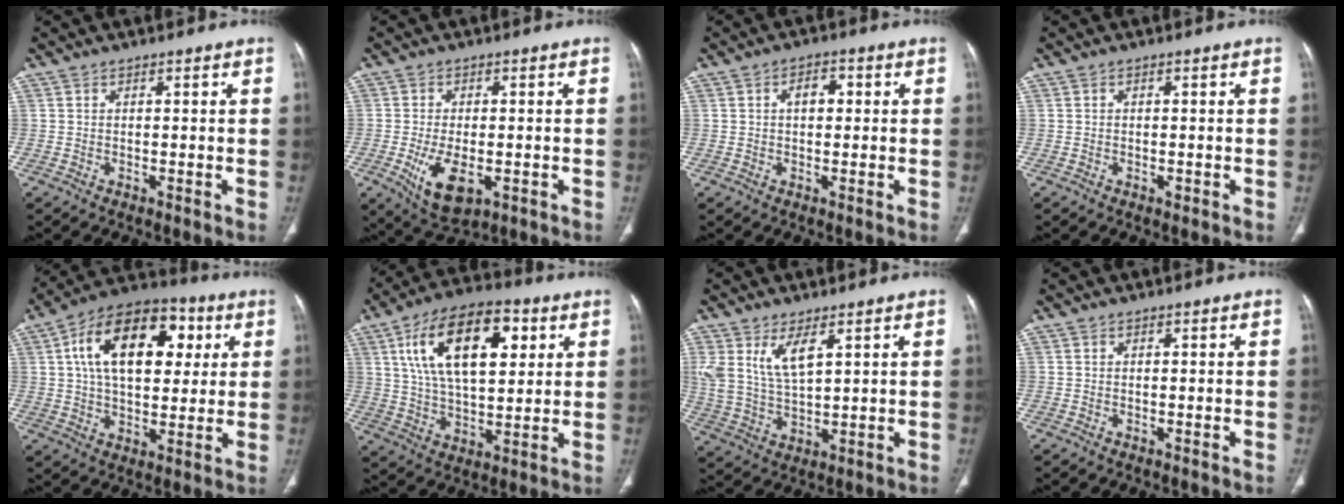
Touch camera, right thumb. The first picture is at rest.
{"total": 8.9, "force": [-2.6, 4.6, 7.2], "torque": [-0.130, -0.009, -0.031]}
{"total": 3.7, "force": [0.7, 2.3, 2.8], "torque": [-0.036, 0.010, 0.009]}
{"total": 0.8, "force": [-0.3, 0.5, 0.5], "torque": [-0.006, -0.001, -0.004]}
{"total": 20.7, "force": [5.6, 12.1, 15.9], "torque": [-0.228, 0.010, 0.082]}
{"total": 20.0, "force": [6.8, 10.0, 16.0], "torque": [-0.252, -0.003, 0.116]}
{"total": 8.3, "force": [4.0, 3.5, 6.4], "torque": [-0.128, -0.018, 0.091]}
{"total": 0.0}